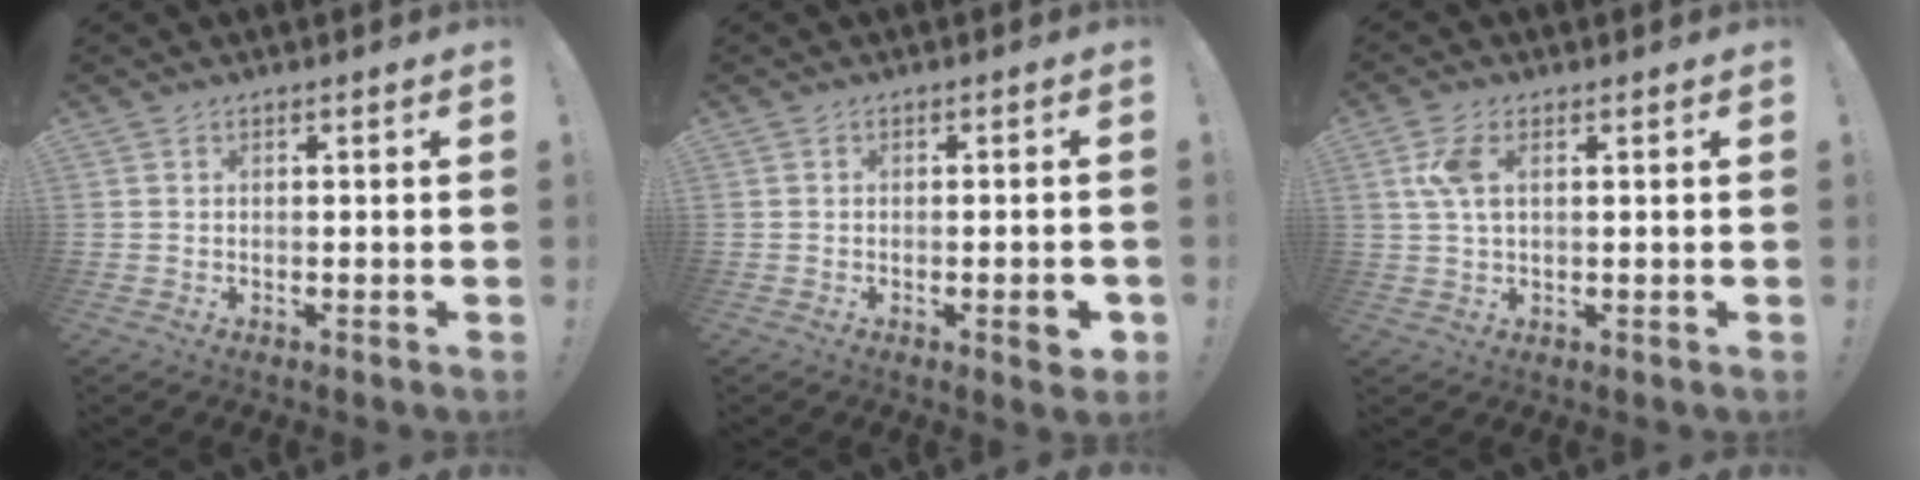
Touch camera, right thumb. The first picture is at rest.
{"total": 3.9, "force": [-1.4, 0.9, 3.5], "torque": [-0.042, -0.003, -0.020]}
{"total": 6.0, "force": [1.7, 2.8, 5.1], "torque": [-0.107, 0.004, 0.031]}